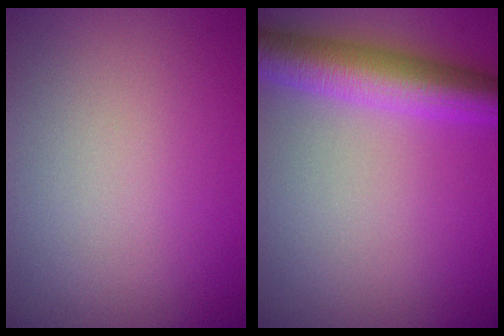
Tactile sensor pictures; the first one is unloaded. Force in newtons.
{"total": 6.3, "press": 6.3, "slide": 0.1}